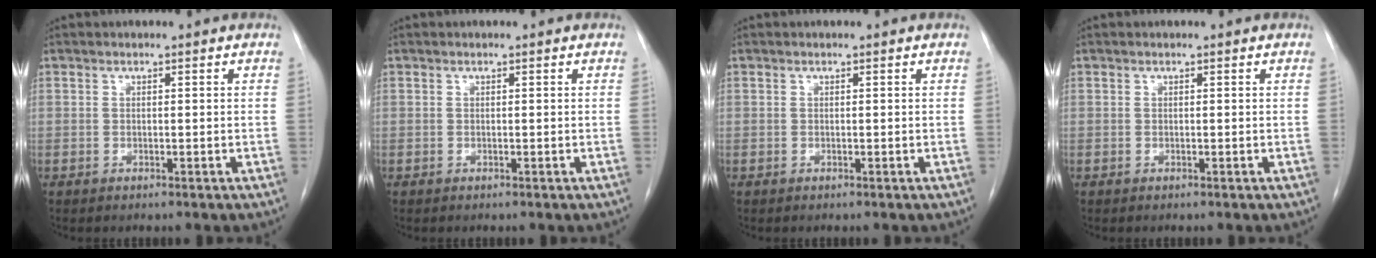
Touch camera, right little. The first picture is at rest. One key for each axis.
{"total": 0.0}
{"total": 0.0}
{"total": 0.0}